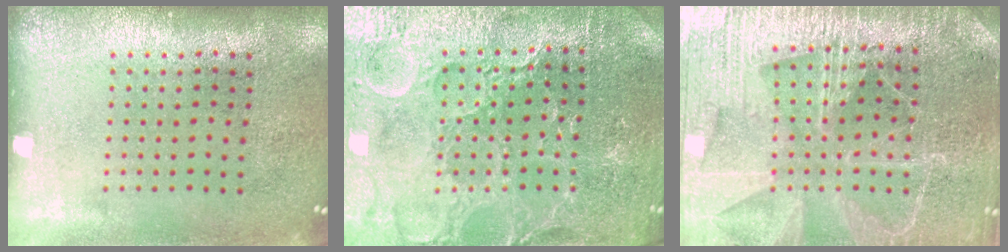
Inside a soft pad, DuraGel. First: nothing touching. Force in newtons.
{"total": 4.3, "press": 4.1, "slide": 1.3}
{"total": 4.5, "press": 4.2, "slide": 1.8}